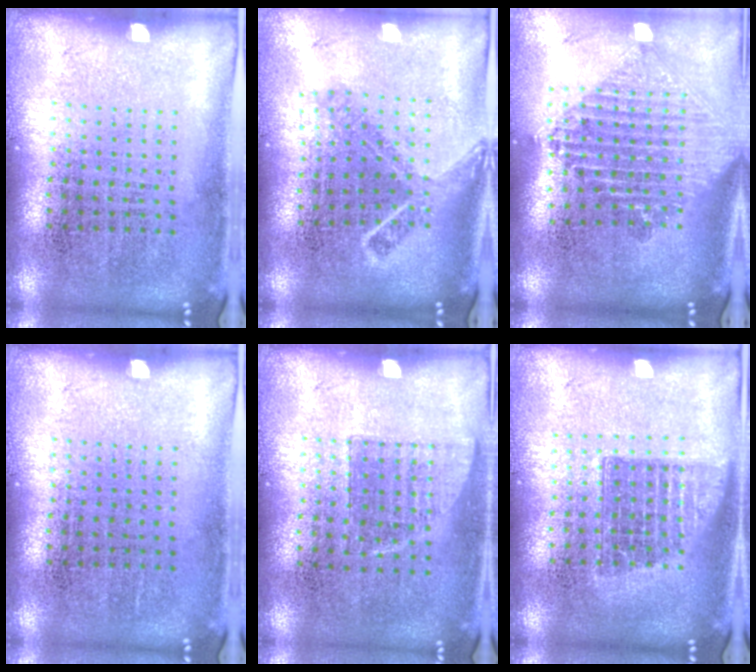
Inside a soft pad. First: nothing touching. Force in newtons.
{"total": 1.8, "press": 1.3, "slide": 1.2}
{"total": 2.2, "press": 1.7, "slide": 1.4}
{"total": 0.0}
{"total": 0.8, "press": 0.7, "slide": 0.3}
{"total": 1.4, "press": 1.1, "slide": 0.8}